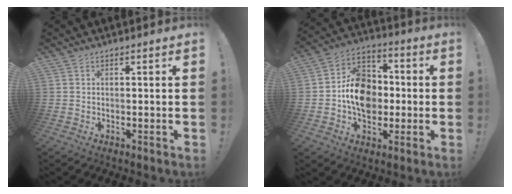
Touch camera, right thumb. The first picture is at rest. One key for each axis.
{"total": 14.3, "fx": -2.0, "fy": 11.4, "fz": 8.3, "tx": -0.131, "ty": 0.029, "tz": -0.029}